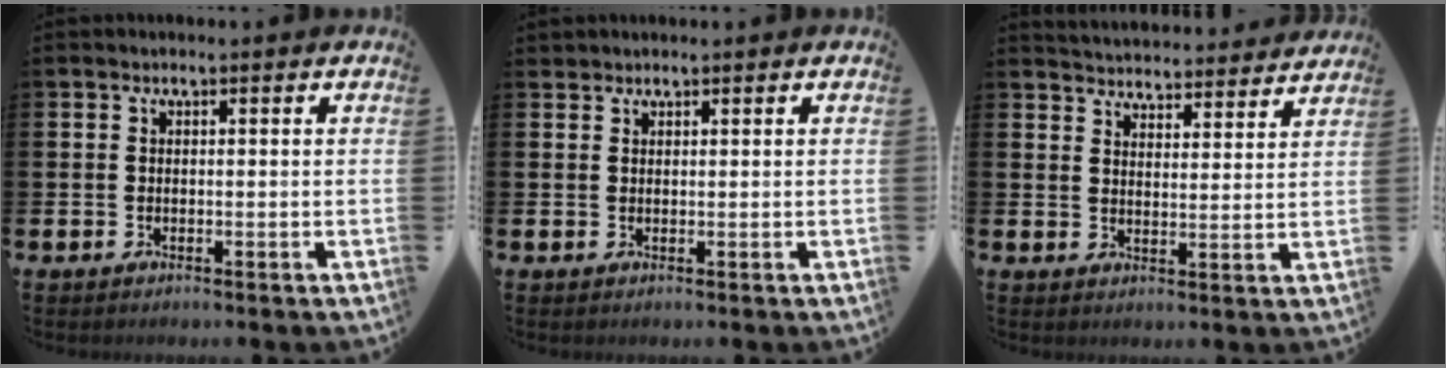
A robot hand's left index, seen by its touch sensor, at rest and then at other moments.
{"total": 1.1, "force": [1.0, 0.4, -0.2], "torque": [0.012, -0.001, 0.017]}
{"total": 4.8, "force": [4.8, 0.5, -0.2], "torque": [-0.012, -0.038, 0.086]}